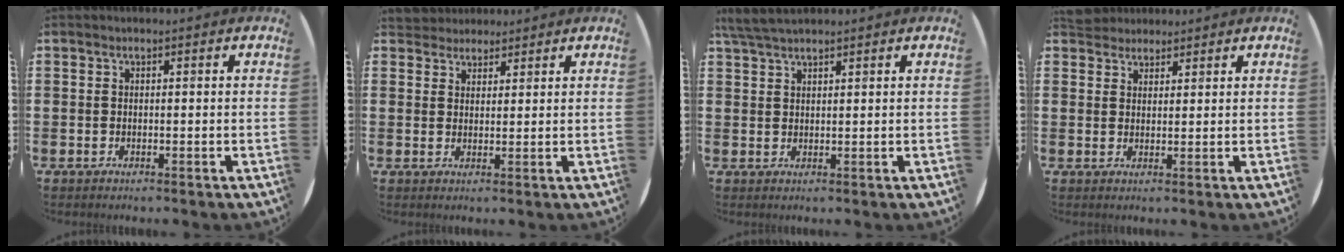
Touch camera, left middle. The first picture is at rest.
{"total": 2.8, "force": [2.6, 1.1, -0.2], "torque": [-0.003, 0.001, 0.050]}
{"total": 3.5, "force": [3.0, 0.5, 1.6], "torque": [-0.038, 0.003, 0.057]}
{"total": 2.9, "force": [2.7, 1.0, -0.1], "torque": [-0.005, 0.000, 0.054]}